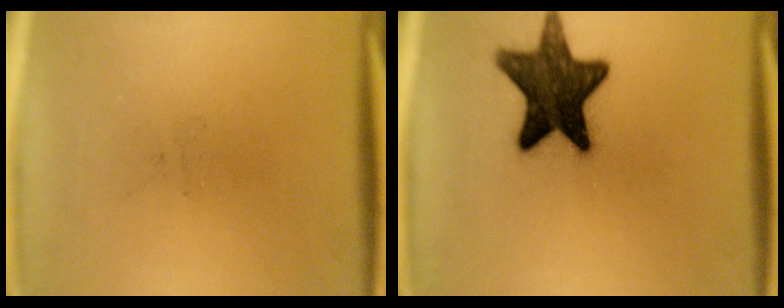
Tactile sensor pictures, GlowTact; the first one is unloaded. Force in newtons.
{"total": 14.5}